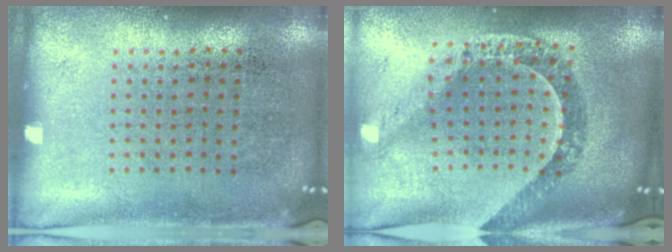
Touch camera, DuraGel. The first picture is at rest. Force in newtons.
{"total": 1.4, "press": 1.4, "slide": 0.4}